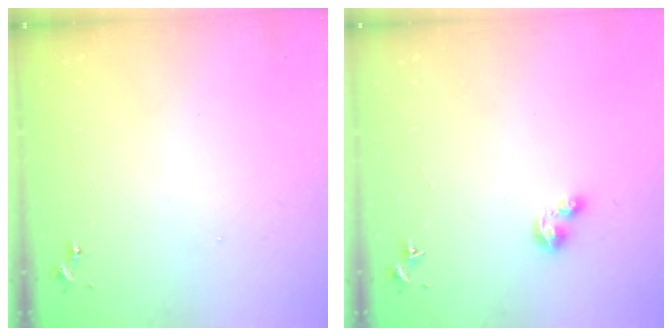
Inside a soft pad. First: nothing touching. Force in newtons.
{"total": 3.4, "press": 3.3, "slide": 0.7}